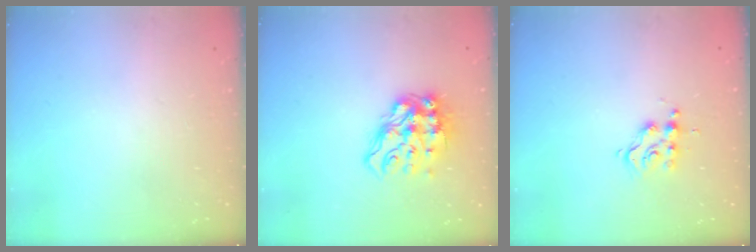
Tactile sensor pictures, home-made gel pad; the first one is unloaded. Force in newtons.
{"total": 14.1, "press": 14.0, "slide": 2.0}
{"total": 5.7, "press": 5.7, "slide": 0.1}